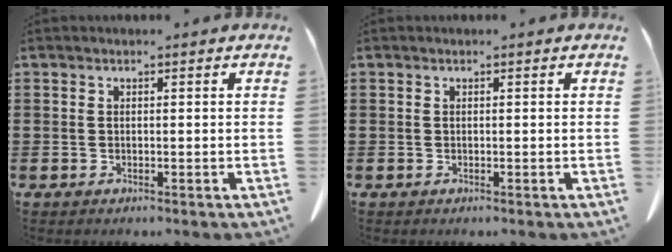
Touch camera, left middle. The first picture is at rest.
{"total": 0.0}